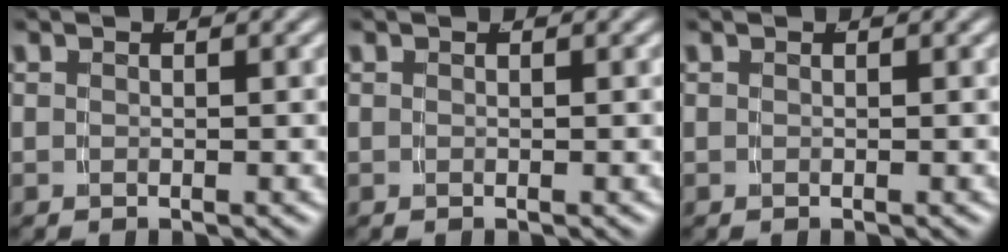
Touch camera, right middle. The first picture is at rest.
{"total": 0.0}
{"total": 0.0}